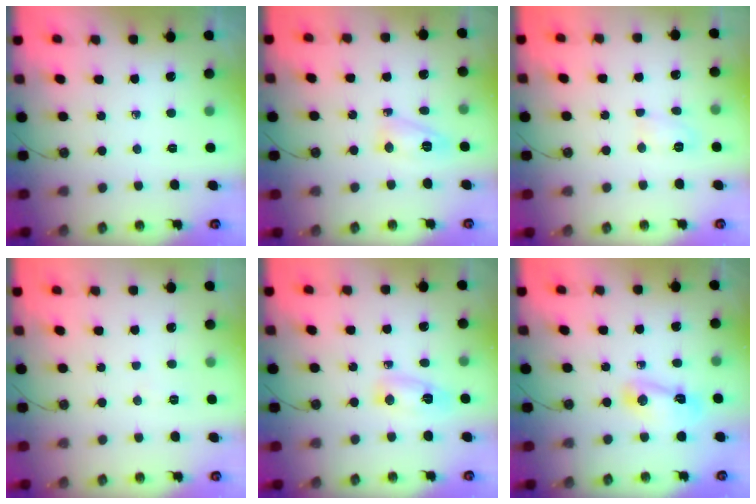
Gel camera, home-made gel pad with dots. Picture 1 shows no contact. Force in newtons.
{"total": 6.8, "press": 6.8, "slide": 0.4}
{"total": 4.7, "press": 4.6, "slide": 0.8}
{"total": 3.9, "press": 3.8, "slide": 1.0}
{"total": 4.6, "press": 4.5, "slide": 1.0}
{"total": 4.8, "press": 4.7, "slide": 1.0}